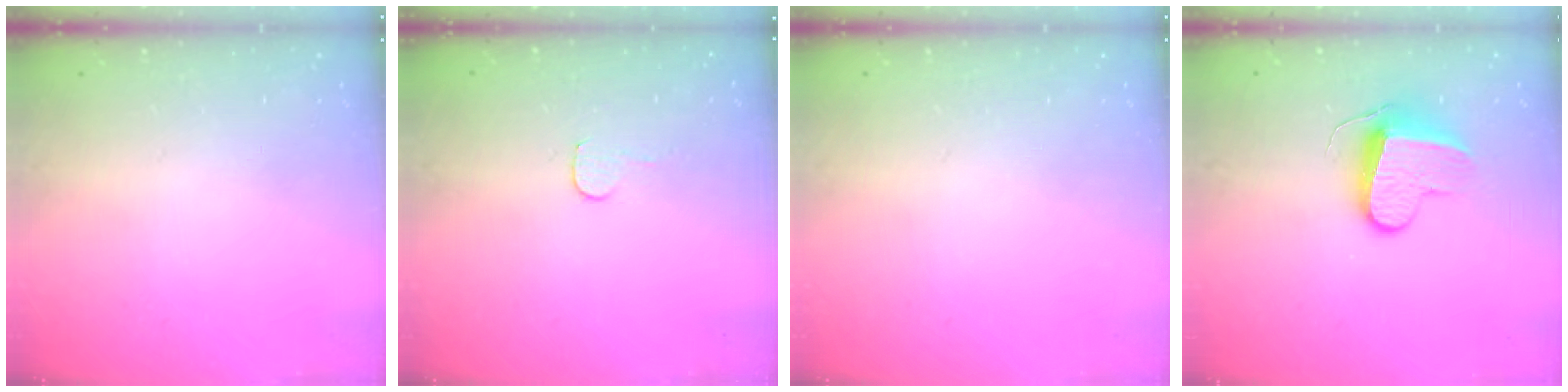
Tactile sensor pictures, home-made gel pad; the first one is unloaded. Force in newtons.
{"total": 4.1, "press": 4.1, "slide": 0.3}
{"total": 0.0}
{"total": 9.3, "press": 9.3, "slide": 0.5}